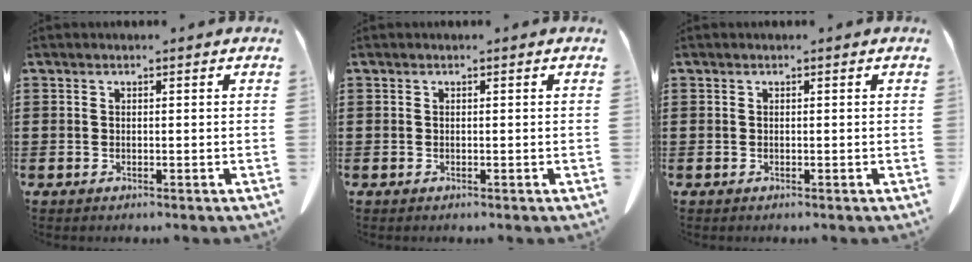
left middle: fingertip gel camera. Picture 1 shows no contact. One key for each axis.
{"total": 0.0}
{"total": 0.0}